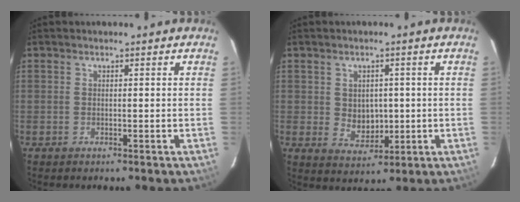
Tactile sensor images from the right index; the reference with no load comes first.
{"total": 5.4, "force": [0.2, 4.4, 3.1], "torque": [-0.052, 0.000, 0.016]}